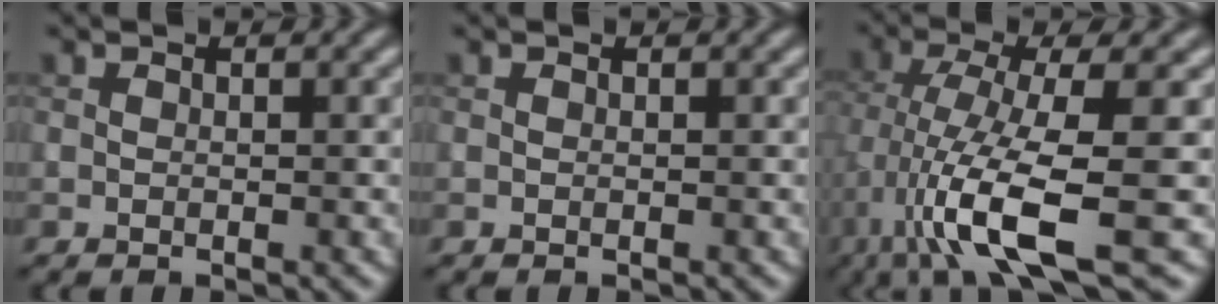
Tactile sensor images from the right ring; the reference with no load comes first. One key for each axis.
{"total": 0.0}
{"total": 9.6, "fx": -3.1, "fy": 2.3, "fz": 8.8, "tx": -0.168, "ty": -0.009, "tz": -0.056}